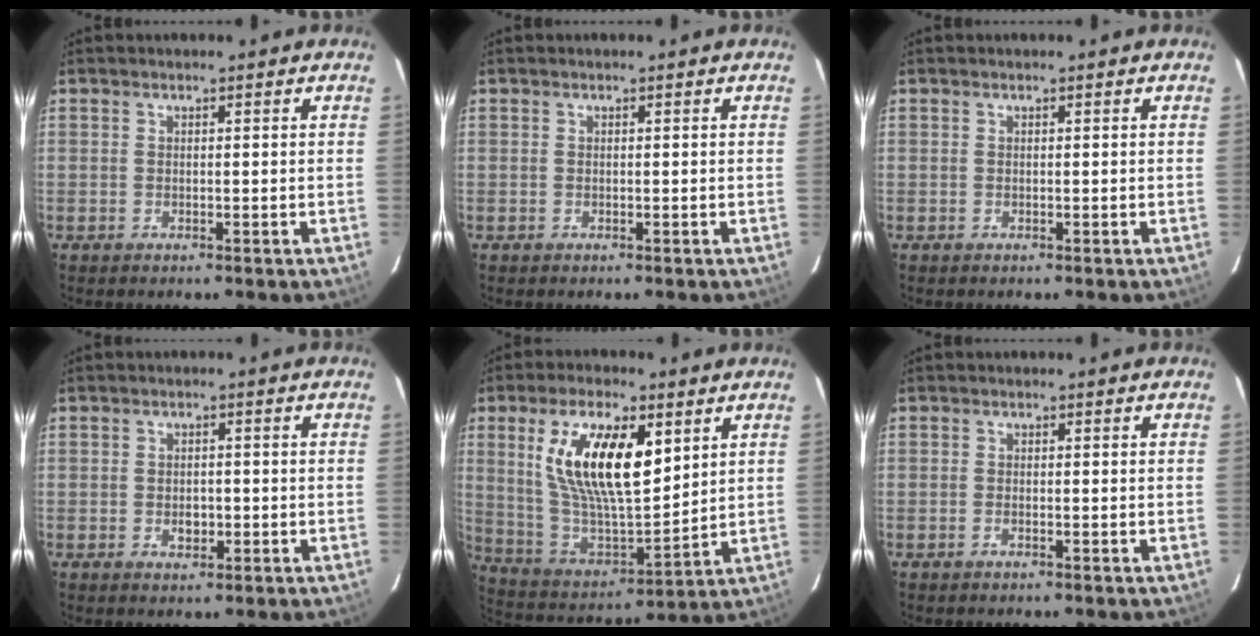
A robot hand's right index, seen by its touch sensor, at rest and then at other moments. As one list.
[{"total": 0.0}, {"total": 0.0}, {"total": 2.8, "force": [-0.7, 2.1, 1.7], "torque": [-0.029, 0.003, -0.009]}, {"total": 18.9, "force": [6.9, 7.3, 16.0], "torque": [-0.304, 0.001, 0.138]}, {"total": 0.6, "force": [-0.4, 0.2, 0.4], "torque": [-0.009, 0.000, -0.009]}]